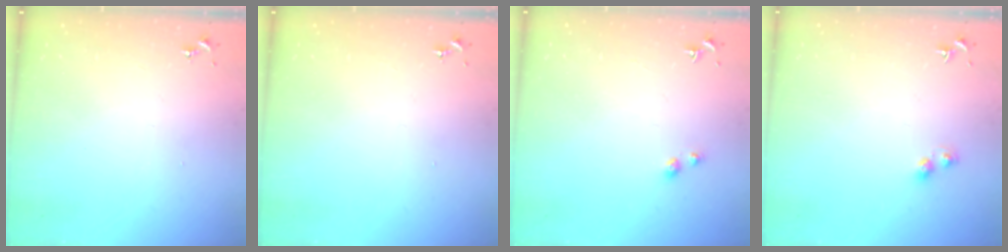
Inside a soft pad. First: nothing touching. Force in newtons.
{"total": 0.0}
{"total": 2.8, "press": 2.8, "slide": 0.3}
{"total": 4.4, "press": 4.4, "slide": 0.3}